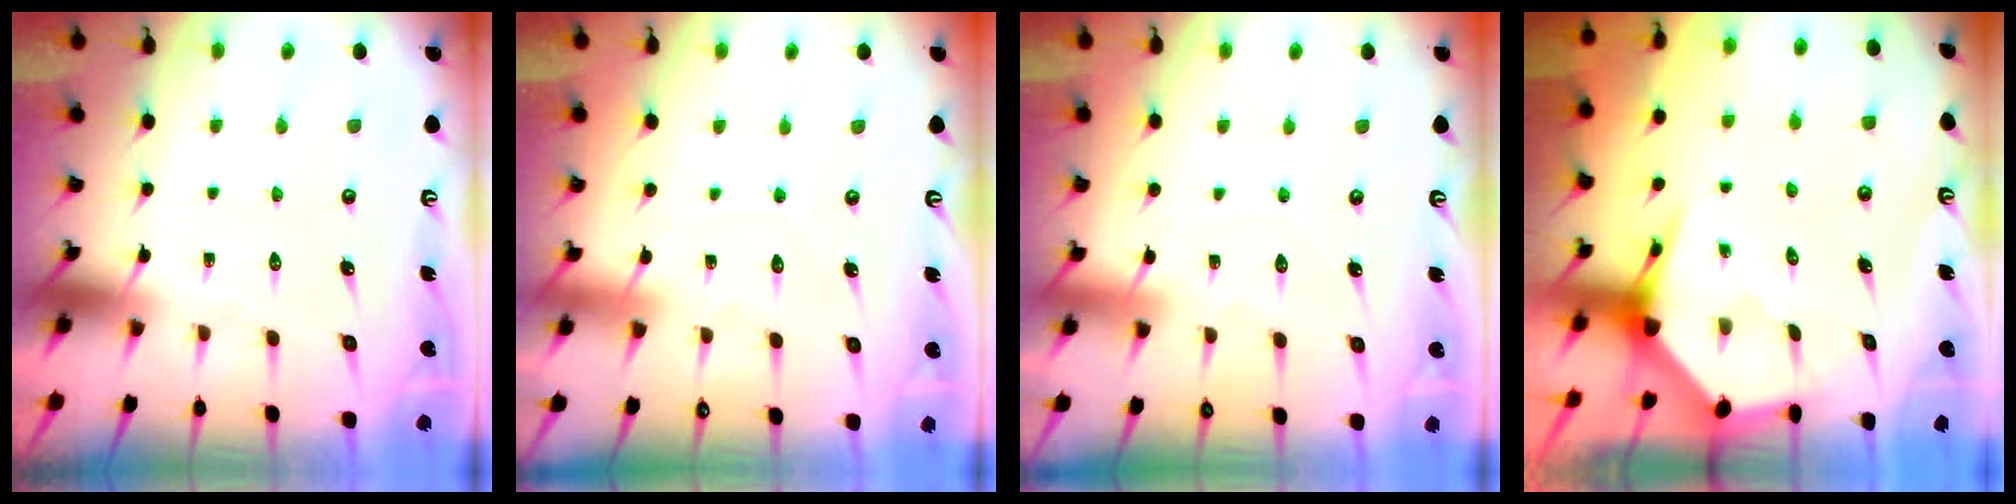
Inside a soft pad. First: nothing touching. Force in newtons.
{"total": 2.5, "press": 2.5, "slide": 0.3}
{"total": 3.3, "press": 3.3, "slide": 0.3}
{"total": 3.9, "press": 3.9, "slide": 0.5}